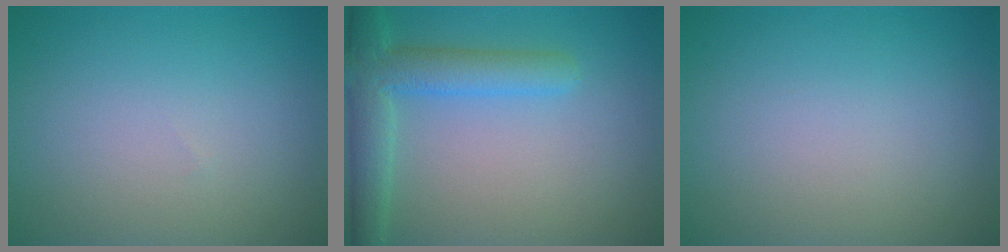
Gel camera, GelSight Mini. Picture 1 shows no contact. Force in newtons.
{"total": 4.9, "press": 4.9, "slide": 0.3}
{"total": 0.0}